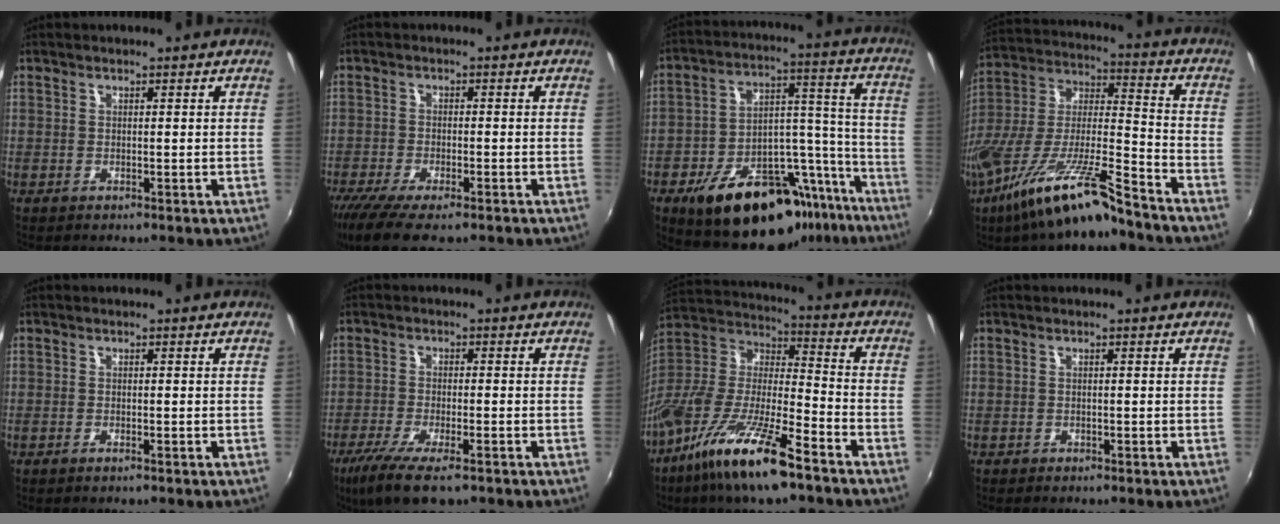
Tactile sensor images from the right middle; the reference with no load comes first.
{"total": 10.7, "force": [-8.0, 2.9, 6.6], "torque": [-0.153, -0.043, -0.139]}
{"total": 27.3, "force": [-18.8, 12.5, 15.3], "torque": [-0.224, 0.052, -0.249]}
{"total": 19.2, "force": [-13.4, 2.4, 13.5], "torque": [-0.255, -0.036, -0.247]}
{"total": 0.9, "force": [-0.6, 0.0, 0.6], "torque": [-0.011, -0.001, -0.012]}
{"total": 10.6, "force": [-6.9, 2.8, 7.5], "torque": [-0.168, -0.040, -0.124]}
{"total": 20.9, "force": [-13.3, 4.9, 15.4], "torque": [-0.297, -0.027, -0.254]}
{"total": 0.6, "force": [-0.6, 0.3, 0.1], "torque": [-0.005, -0.001, -0.009]}